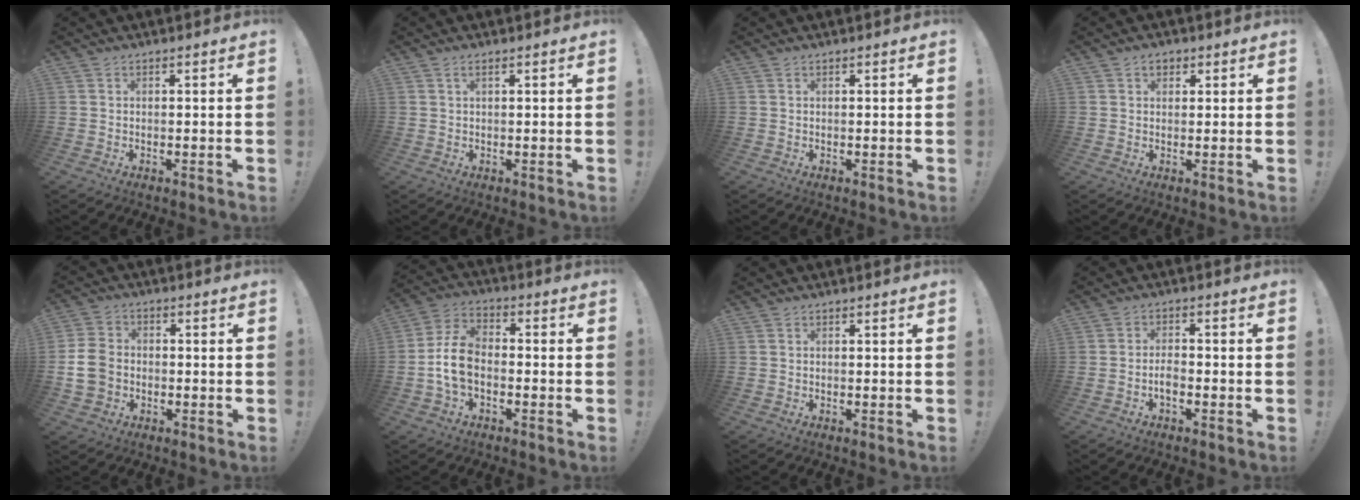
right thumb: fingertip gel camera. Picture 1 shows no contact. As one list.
[{"total": 1.3, "force": [0.4, 0.2, 1.2], "torque": [-0.025, 0.001, 0.007]}, {"total": 0.0}, {"total": 2.7, "force": [1.2, 2.0, 1.3], "torque": [-0.013, -0.003, 0.019]}, {"total": 9.2, "force": [-1.8, 7.4, 5.2], "torque": [-0.107, 0.021, -0.031]}, {"total": 9.8, "force": [-2.3, 6.5, 7.0], "torque": [-0.144, 0.016, -0.037]}, {"total": 0.0}, {"total": 3.2, "force": [-1.6, 1.5, 2.4], "torque": [-0.052, 0.007, -0.028]}]